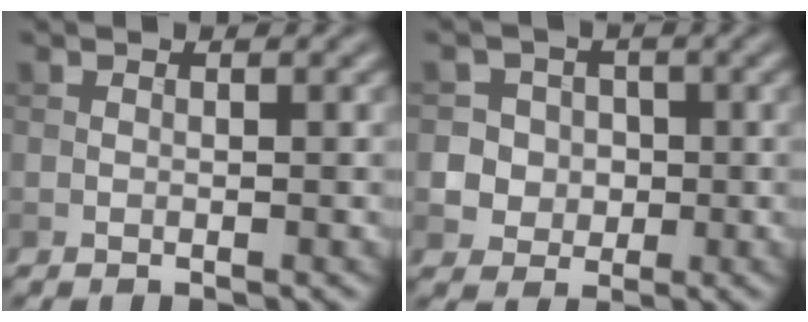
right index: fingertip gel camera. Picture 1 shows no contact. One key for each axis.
{"total": 5.8, "fx": -0.2, "fy": 5.7, "fz": 1.3, "tx": -0.012, "ty": 0.022, "tz": -0.011}